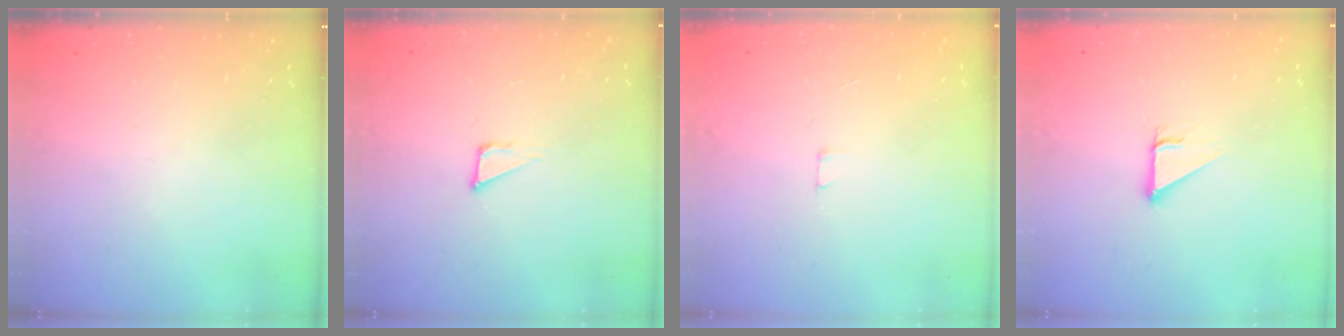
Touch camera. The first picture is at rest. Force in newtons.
{"total": 3.4, "press": 3.3, "slide": 0.9}
{"total": 1.8, "press": 1.8, "slide": 0.1}
{"total": 2.7, "press": 2.7, "slide": 0.3}